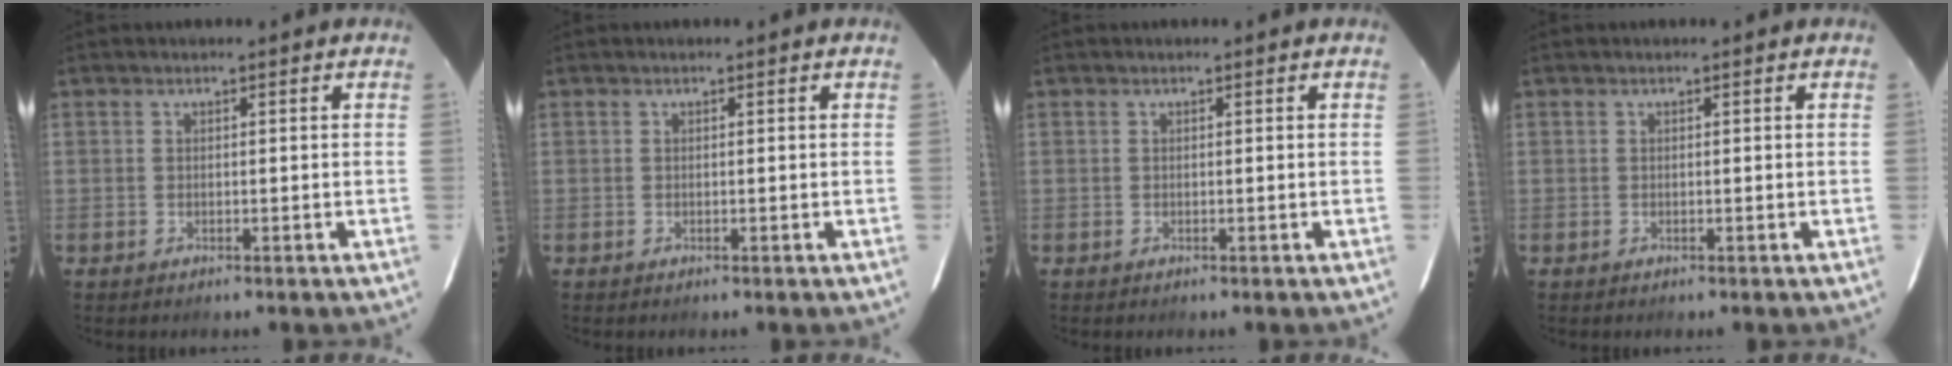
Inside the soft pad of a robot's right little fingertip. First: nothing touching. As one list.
[{"total": 0.0}, {"total": 0.0}, {"total": 0.0}]